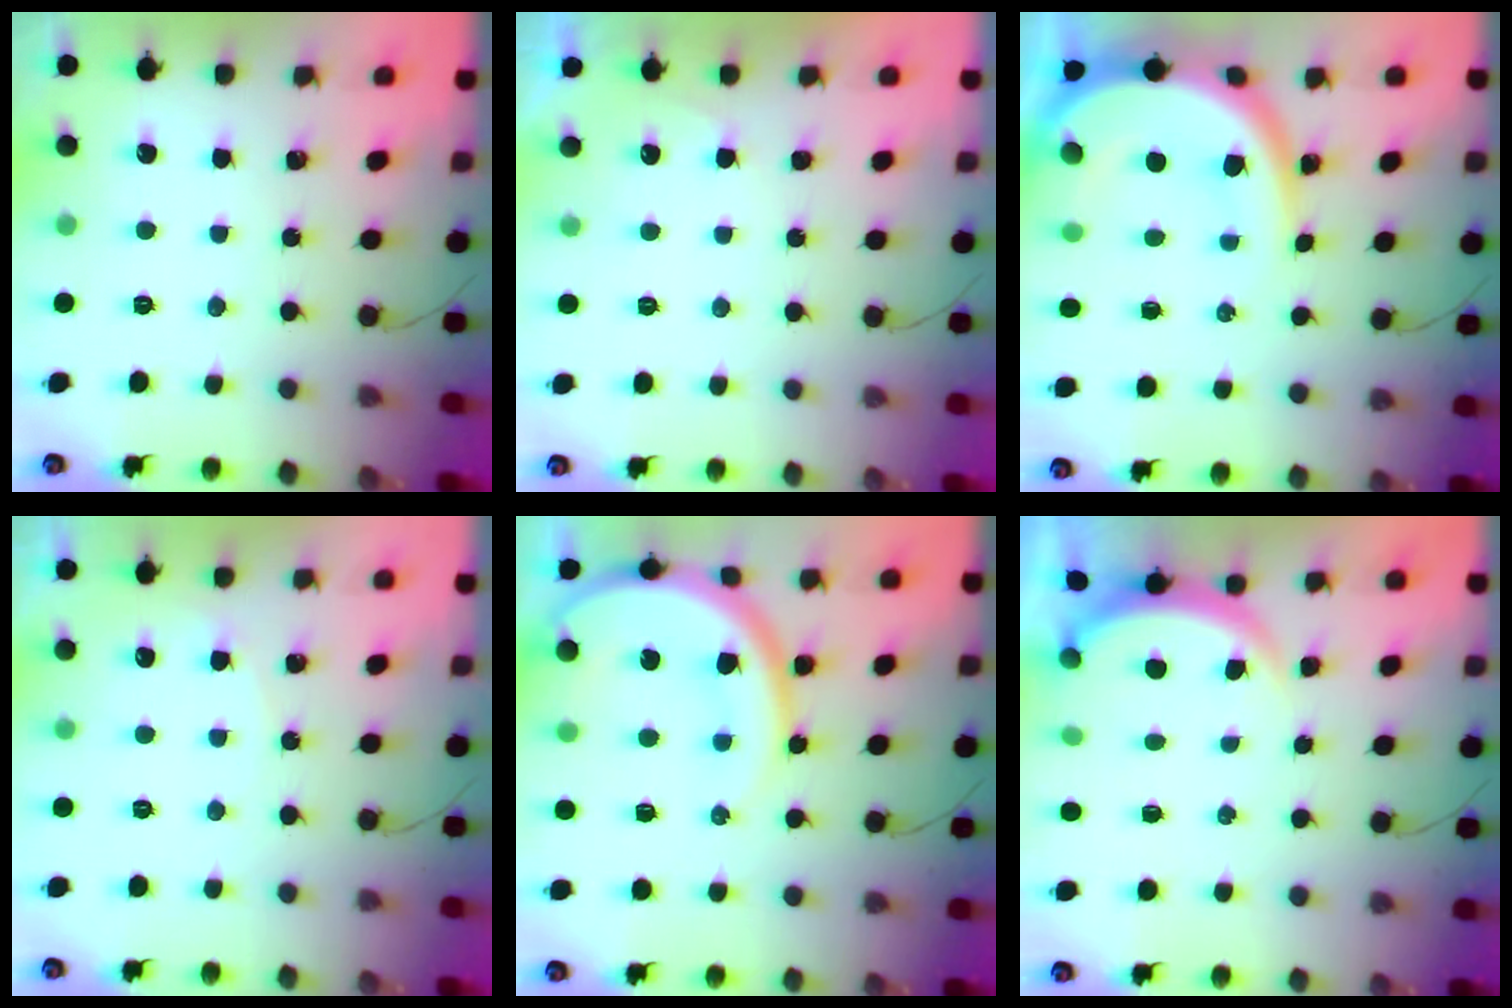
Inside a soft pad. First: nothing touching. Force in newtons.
{"total": 3.3, "press": 3.3, "slide": 0.7}
{"total": 13.6, "press": 13.6, "slide": 1.1}
{"total": 2.7, "press": 2.7, "slide": 0.2}
{"total": 13.9, "press": 13.8, "slide": 1.4}
{"total": 4.6, "press": 4.6, "slide": 0.4}